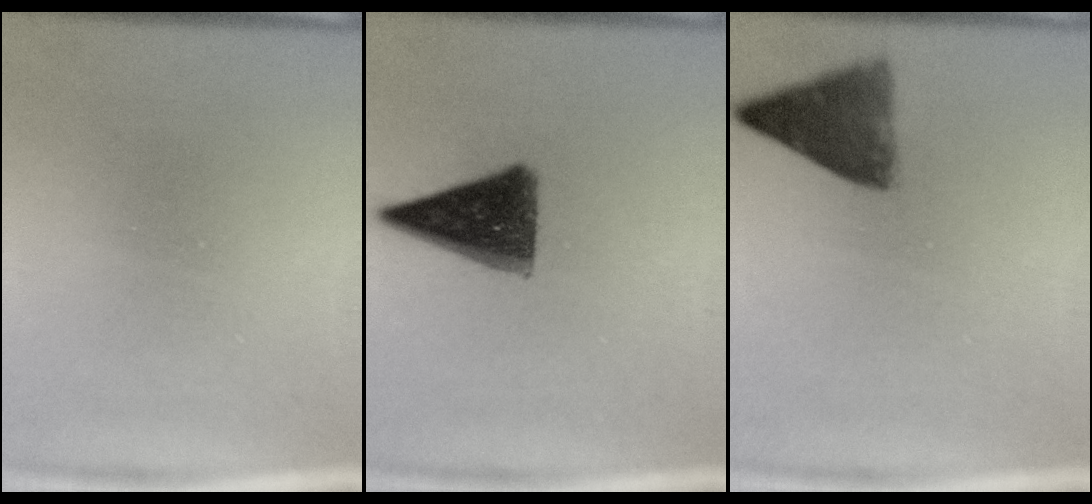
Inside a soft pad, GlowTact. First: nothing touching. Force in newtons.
{"total": 11.5}
{"total": 6.7}